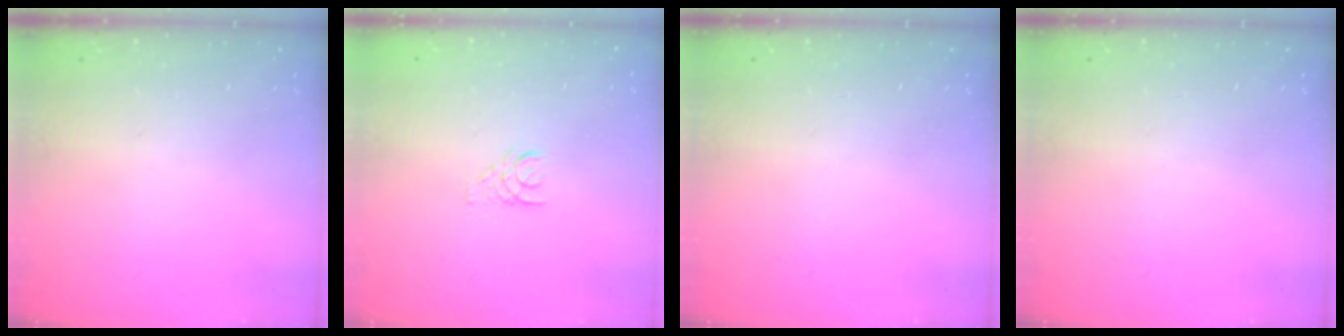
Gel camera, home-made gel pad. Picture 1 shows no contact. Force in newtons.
{"total": 1.4, "press": 1.4, "slide": 0.2}
{"total": 0.0}
{"total": 0.0}